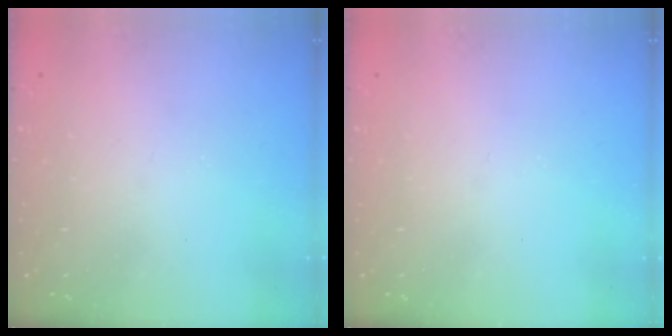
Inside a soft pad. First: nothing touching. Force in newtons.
{"total": 0.0}